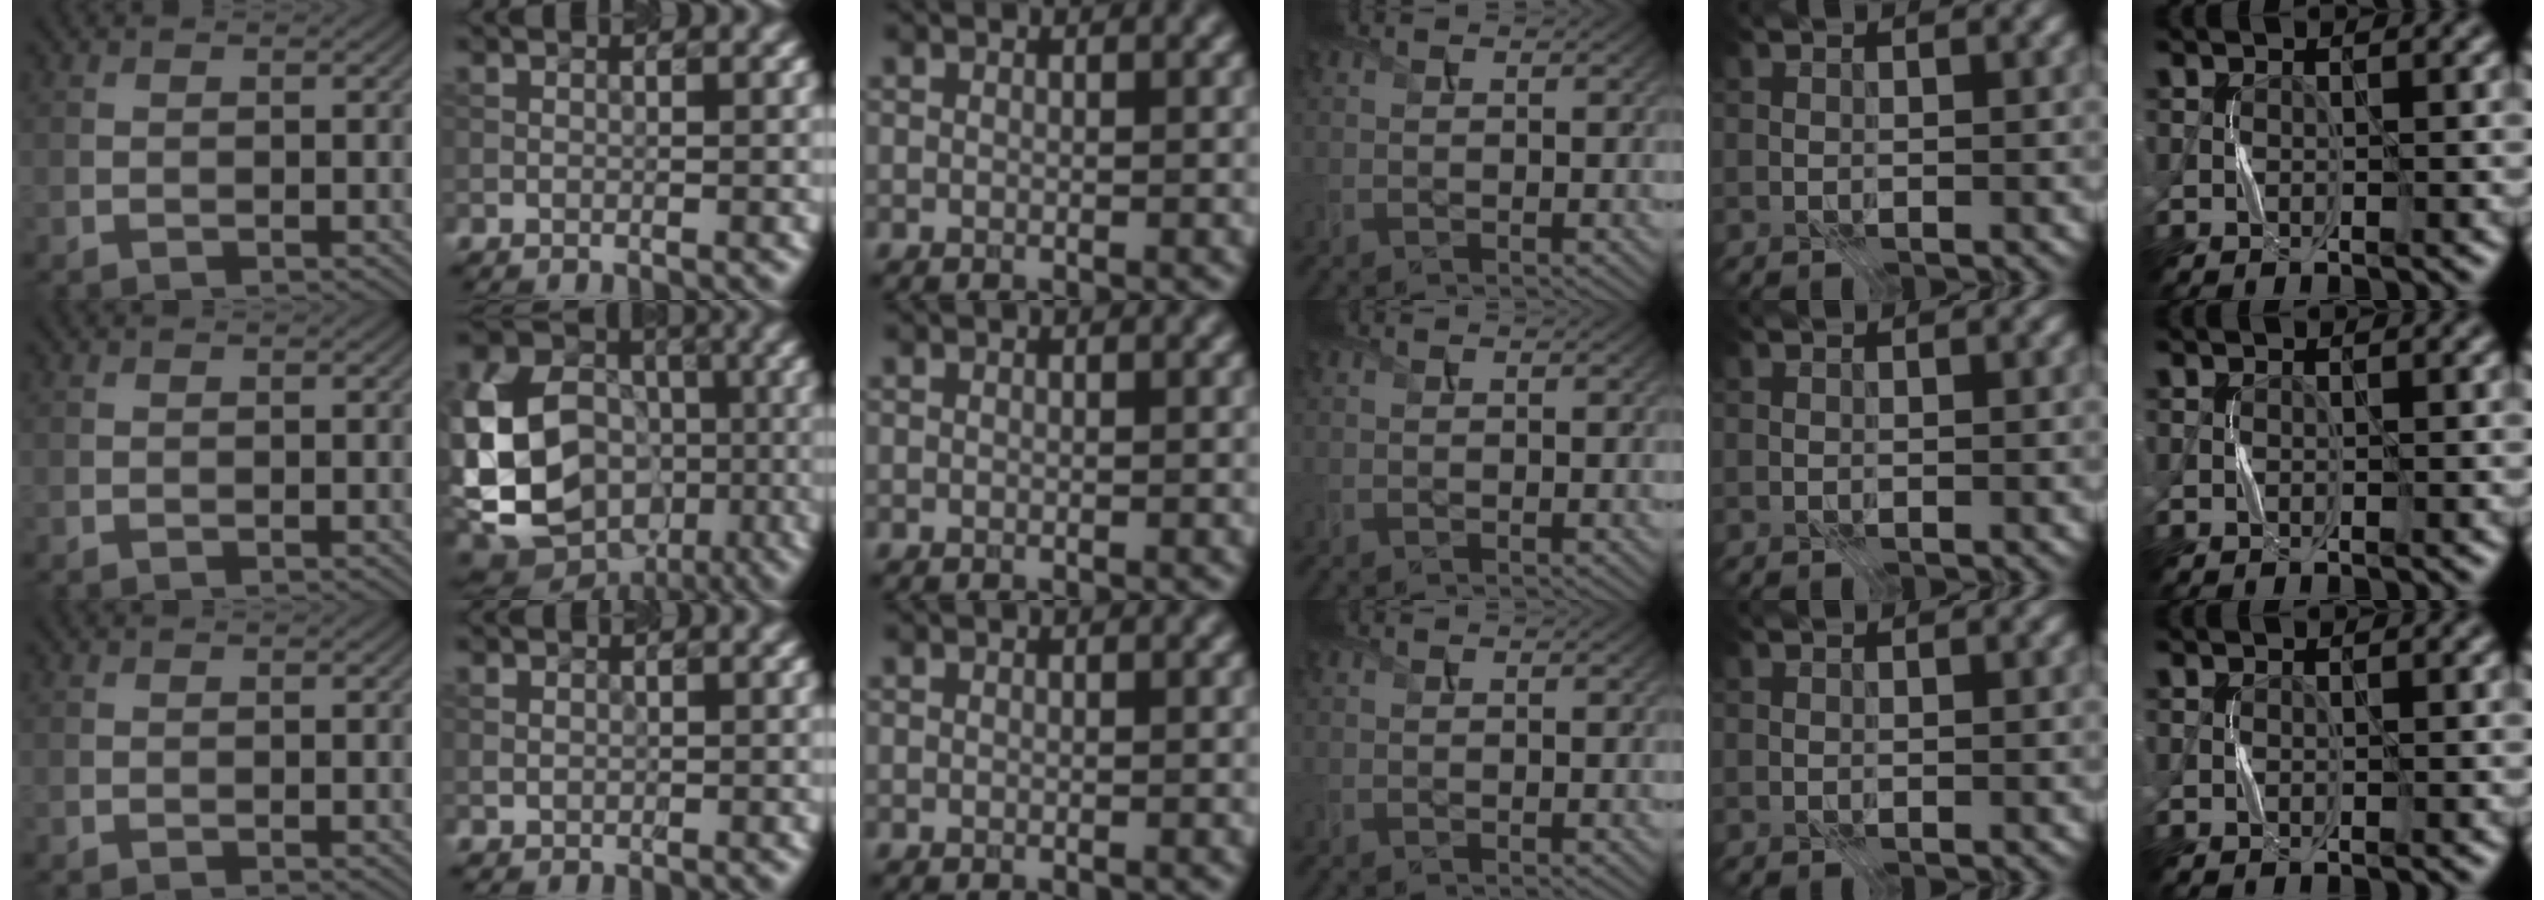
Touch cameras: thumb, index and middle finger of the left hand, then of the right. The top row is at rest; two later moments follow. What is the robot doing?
{"motion": "press", "object": "calculator"}